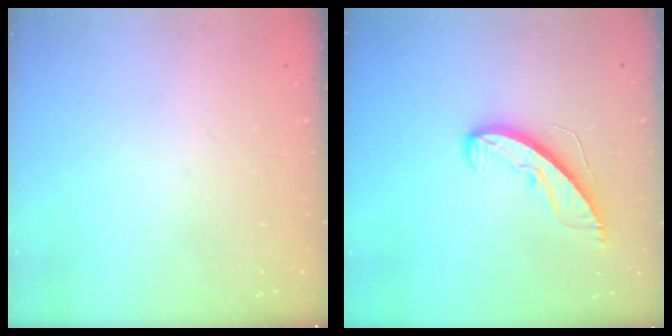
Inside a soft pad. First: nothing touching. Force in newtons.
{"total": 8.8, "press": 8.7, "slide": 1.1}